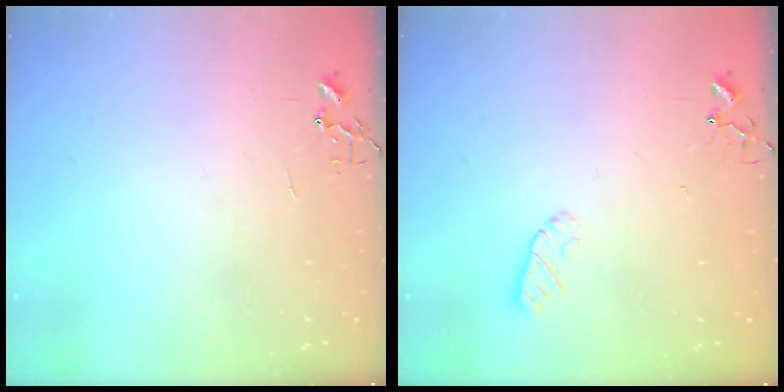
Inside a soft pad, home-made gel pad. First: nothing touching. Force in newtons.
{"total": 4.4, "press": 4.4, "slide": 0.6}